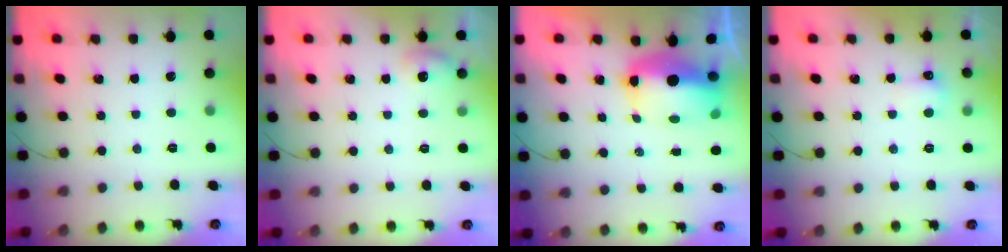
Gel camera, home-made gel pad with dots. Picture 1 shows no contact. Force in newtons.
{"total": 5.6, "press": 5.5, "slide": 1.4}
{"total": 9.9, "press": 9.7, "slide": 2.0}
{"total": 4.1, "press": 3.9, "slide": 1.1}